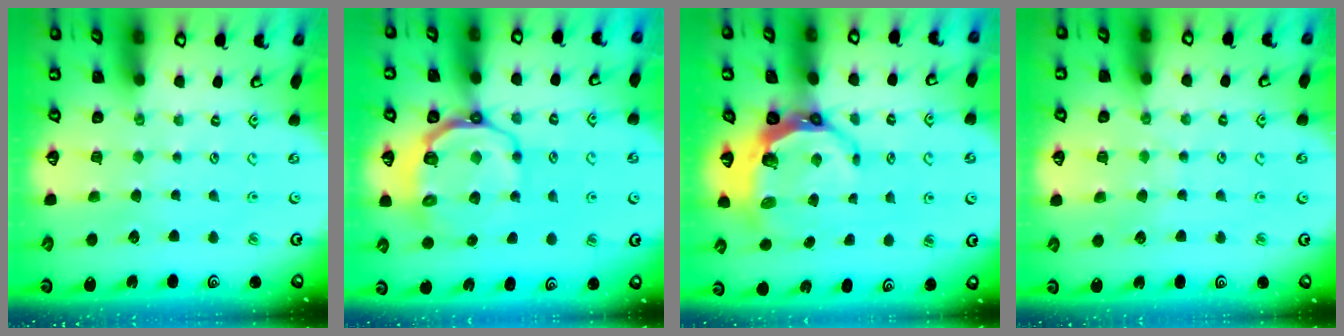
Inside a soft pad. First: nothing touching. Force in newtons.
{"total": 9.6, "press": 9.1, "slide": 3.1}
{"total": 8.1, "press": 7.0, "slide": 4.1}
{"total": 3.8, "press": 3.8, "slide": 0.5}